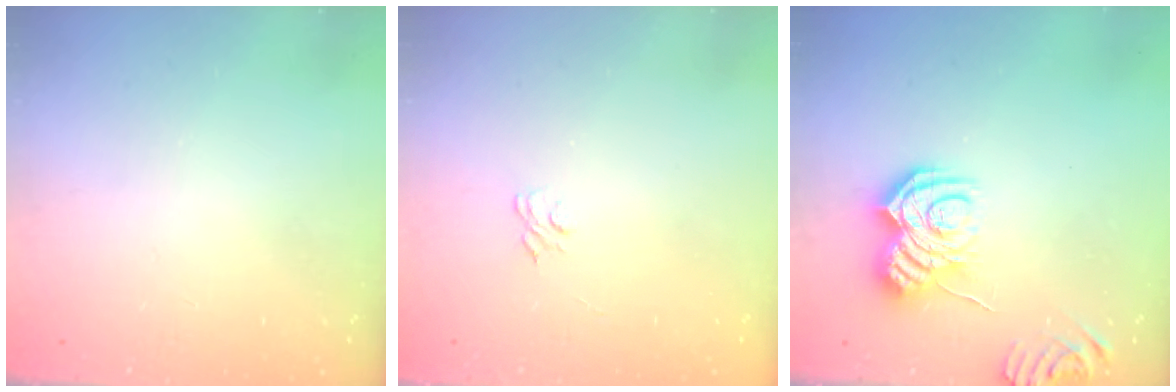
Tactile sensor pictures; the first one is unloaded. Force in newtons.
{"total": 4.2, "press": 4.0, "slide": 1.1}
{"total": 10.1, "press": 10.1, "slide": 0.9}